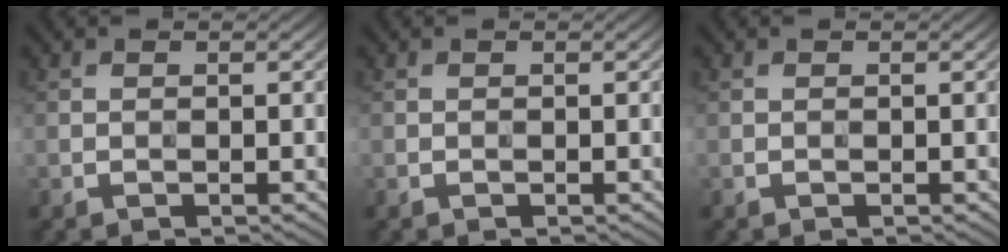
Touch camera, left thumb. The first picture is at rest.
{"total": 0.0}
{"total": 0.0}